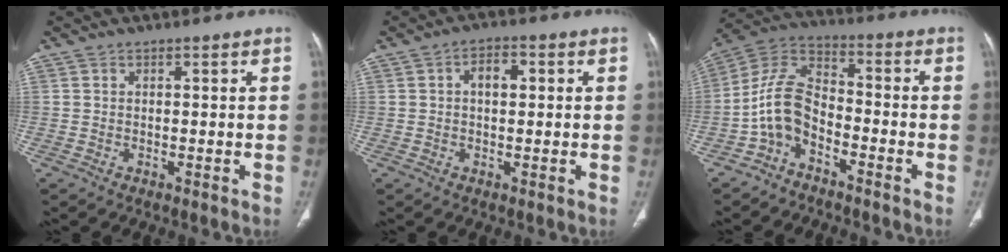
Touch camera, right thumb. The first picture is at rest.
{"total": 4.1, "force": [0.7, 2.3, 3.3], "torque": [-0.044, 0.008, 0.007]}
{"total": 9.8, "force": [-4.2, 5.9, 6.5], "torque": [-0.124, 0.062, -0.093]}